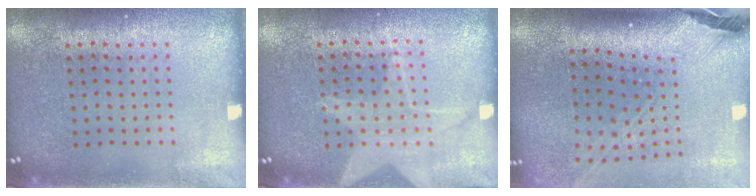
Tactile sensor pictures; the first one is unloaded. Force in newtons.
{"total": 1.5, "press": 1.4, "slide": 0.4}
{"total": 2.8, "press": 2.0, "slide": 1.9}